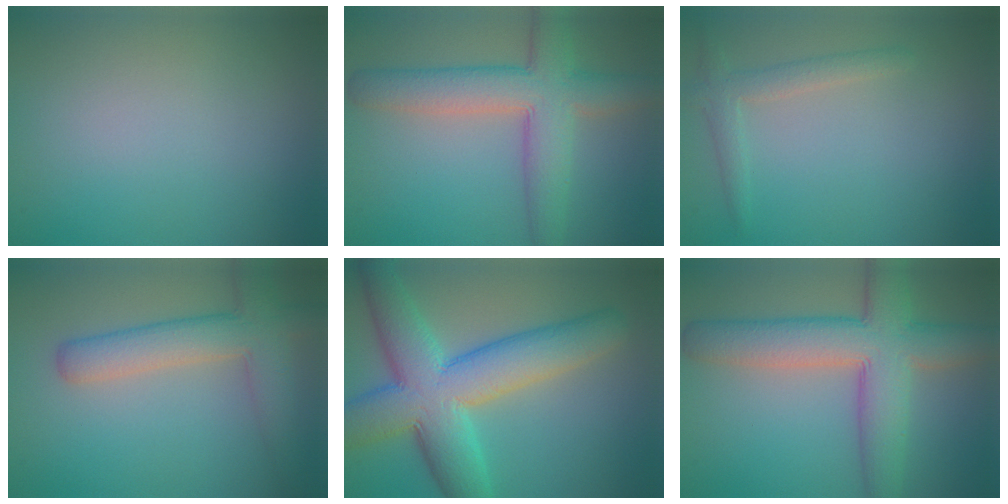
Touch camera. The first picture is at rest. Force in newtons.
{"total": 7.1, "press": 7.1, "slide": 0.3}
{"total": 2.2, "press": 2.2, "slide": 0.1}
{"total": 5.4, "press": 5.4, "slide": 0.3}
{"total": 10.6, "press": 10.6, "slide": 0.4}
{"total": 8.5, "press": 8.5, "slide": 0.4}